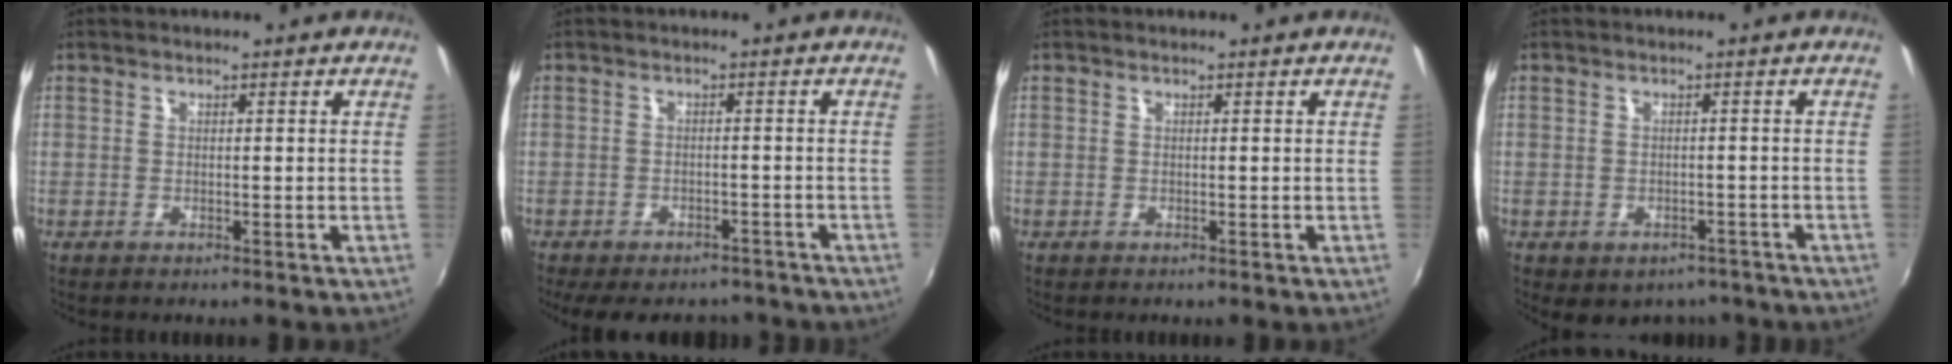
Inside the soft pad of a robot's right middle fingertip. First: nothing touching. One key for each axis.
{"total": 12.1, "fx": -9.9, "fy": 4.9, "fz": 4.9, "tx": -0.109, "ty": -0.014, "tz": -0.131}
{"total": 0.0}
{"total": 6.5, "fx": -4.3, "fy": 4.2, "fz": 2.4, "tx": -0.049, "ty": -0.013, "tz": -0.044}